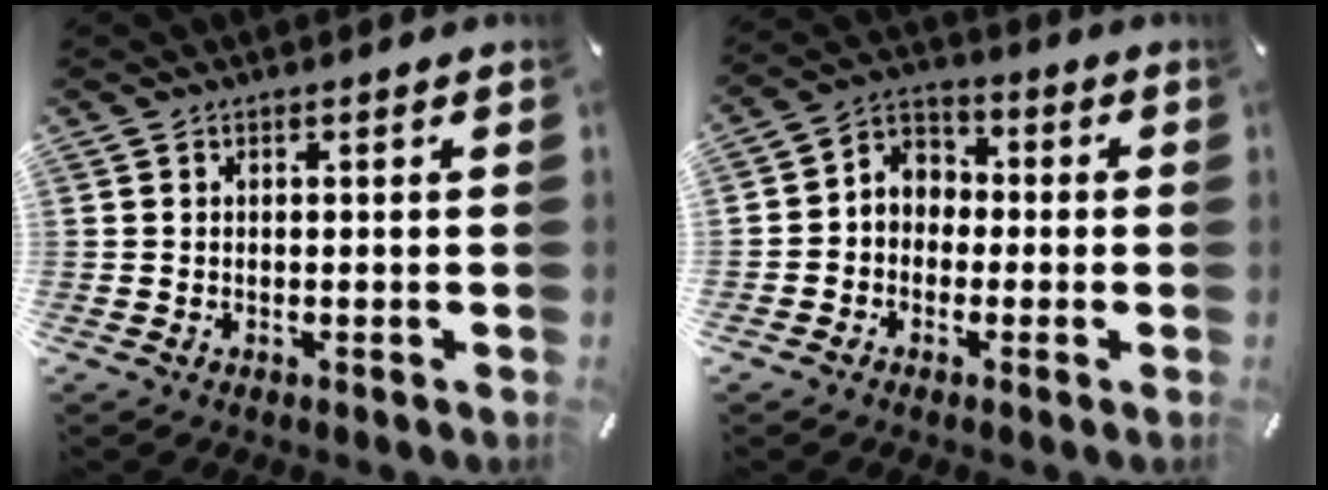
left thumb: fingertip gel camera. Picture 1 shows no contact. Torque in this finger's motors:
{"motor_torque": [0.44, 0.96, 0.31, 0.09, 0.13]}